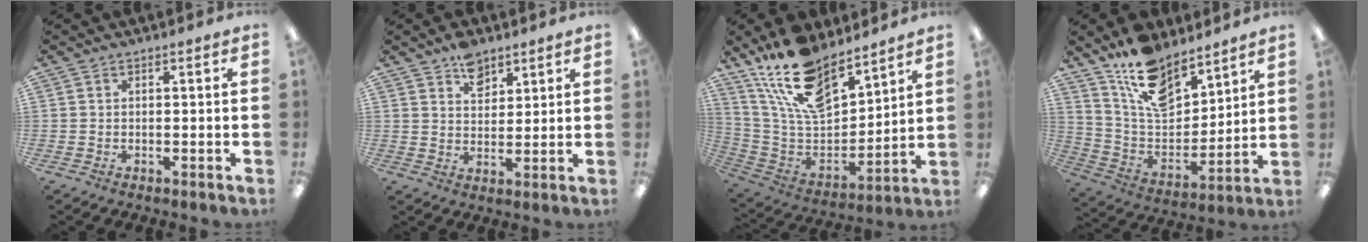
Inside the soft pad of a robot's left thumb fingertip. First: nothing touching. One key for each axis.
{"total": 6.5, "fx": 4.5, "fy": 3.7, "fz": 2.8, "tx": -0.037, "ty": -0.020, "tz": 0.078}
{"total": 18.7, "fx": 14.0, "fy": 8.0, "fz": 9.5, "tx": -0.188, "ty": -0.082, "tz": 0.254}
{"total": 15.1, "fx": 11.4, "fy": 7.1, "fz": 6.8, "tx": -0.133, "ty": -0.070, "tz": 0.212}